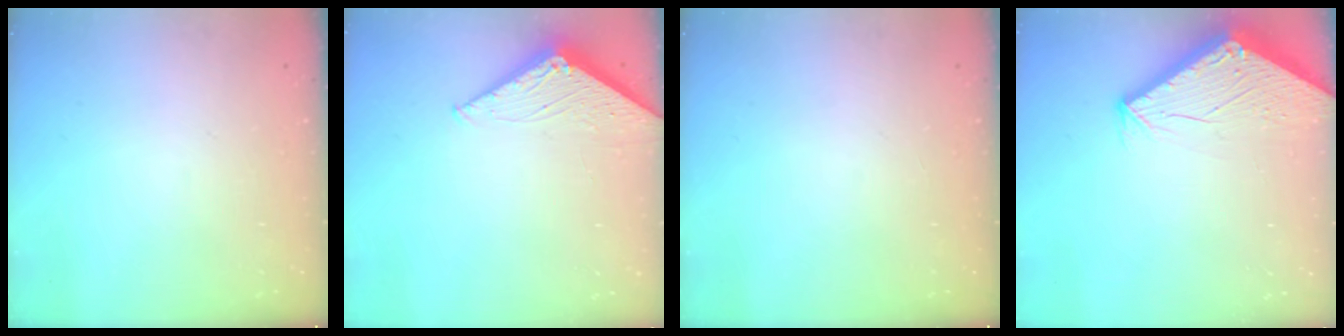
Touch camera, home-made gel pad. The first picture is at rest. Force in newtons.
{"total": 2.8, "press": 2.8, "slide": 0.2}
{"total": 0.0}
{"total": 2.9, "press": 2.9, "slide": 0.1}